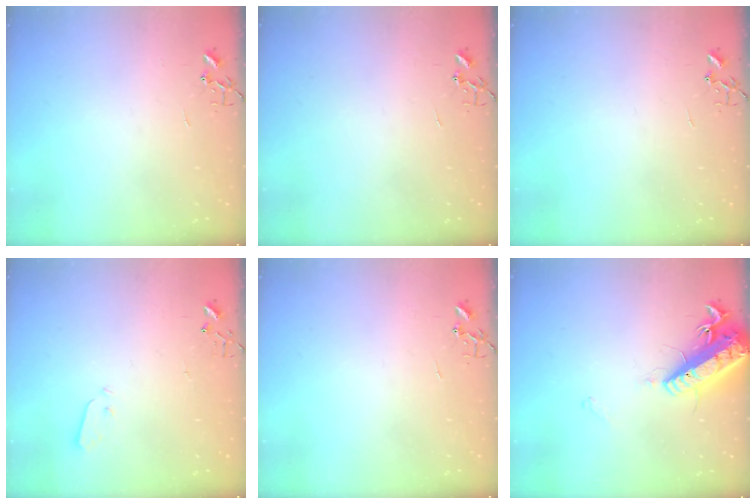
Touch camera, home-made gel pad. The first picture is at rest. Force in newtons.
{"total": 0.0}
{"total": 0.0}
{"total": 3.0, "press": 3.0, "slide": 0.3}
{"total": 0.0}
{"total": 16.3, "press": 15.9, "slide": 3.8}